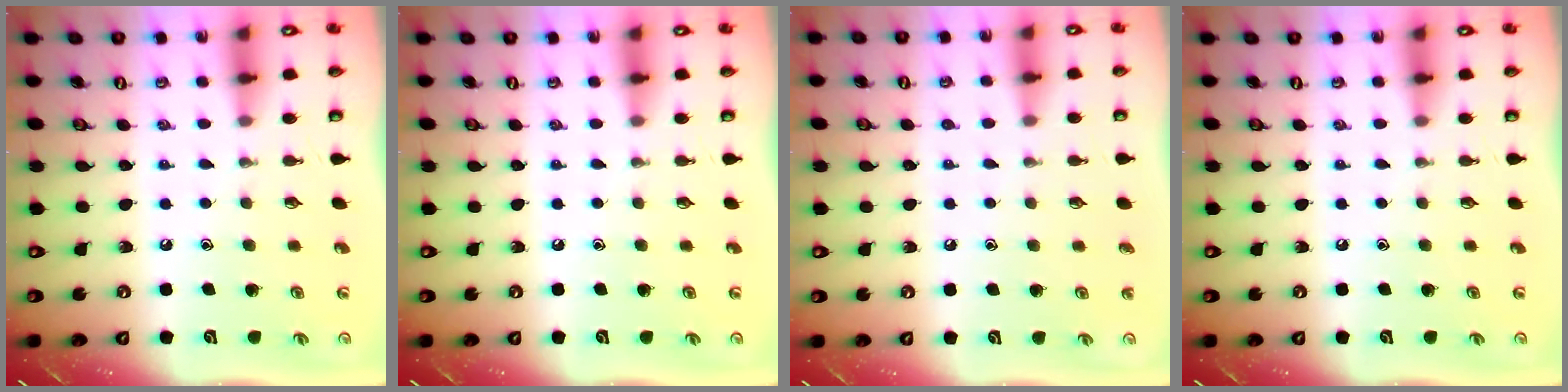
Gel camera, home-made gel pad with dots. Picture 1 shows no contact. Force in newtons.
{"total": 0.0}
{"total": 2.7, "press": 2.6, "slide": 0.7}
{"total": 0.0}